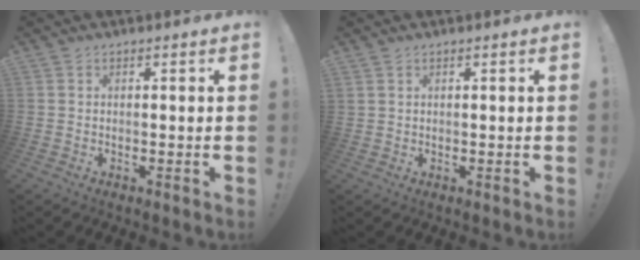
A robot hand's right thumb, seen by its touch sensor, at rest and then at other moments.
{"total": 0.9, "force": [0.6, 0.5, 0.4], "torque": [-0.009, 0.002, 0.012]}